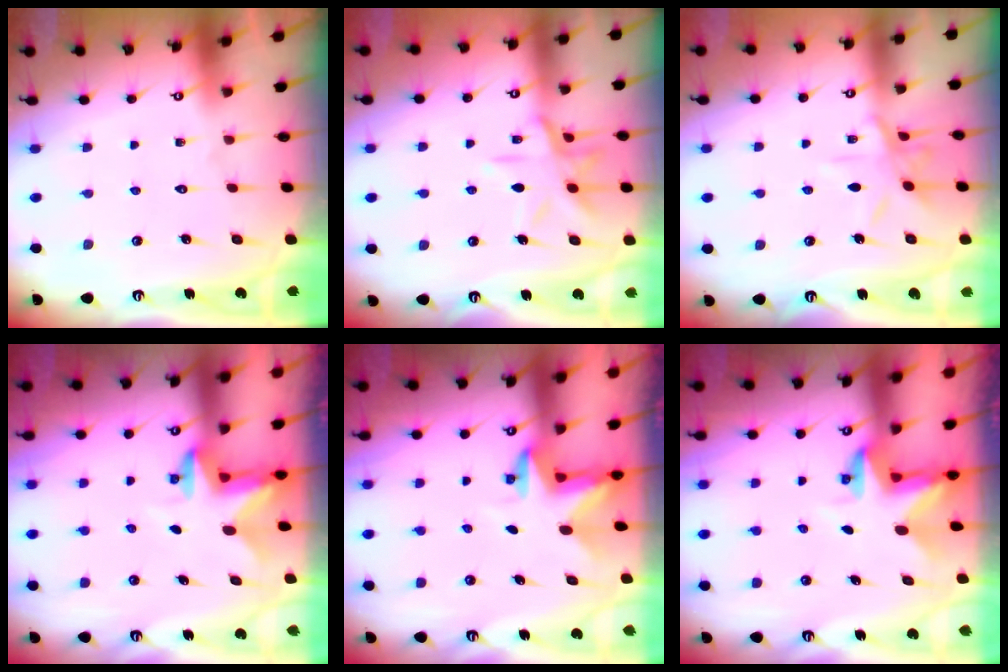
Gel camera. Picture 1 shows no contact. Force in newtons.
{"total": 11.9, "press": 11.8, "slide": 0.8}
{"total": 8.5, "press": 8.5, "slide": 0.6}
{"total": 2.7, "press": 2.6, "slide": 0.6}
{"total": 2.9, "press": 2.9, "slide": 0.1}
{"total": 2.9, "press": 2.9, "slide": 0.2}